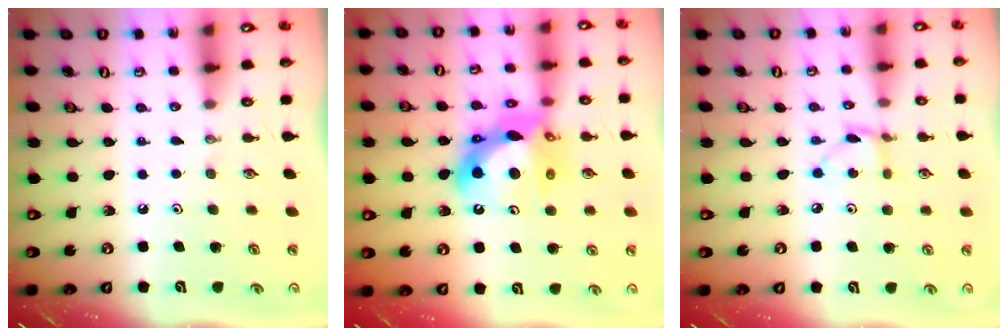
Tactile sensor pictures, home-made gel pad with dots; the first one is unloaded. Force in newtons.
{"total": 15.4, "press": 15.3, "slide": 1.7}
{"total": 3.4, "press": 3.4, "slide": 0.3}